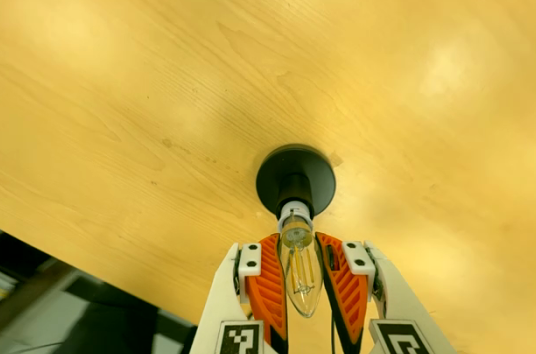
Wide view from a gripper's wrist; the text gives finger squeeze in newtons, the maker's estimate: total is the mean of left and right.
{"total": 16.7, "left": 16.1, "right": 17.4}